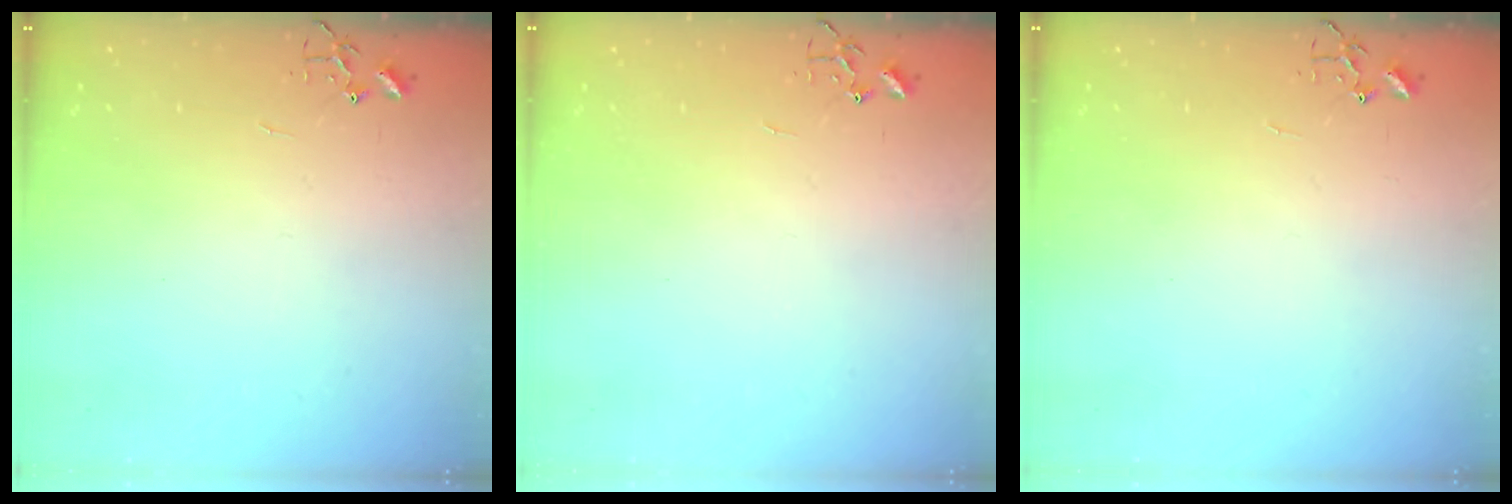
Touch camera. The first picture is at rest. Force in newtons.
{"total": 0.0}
{"total": 0.0}